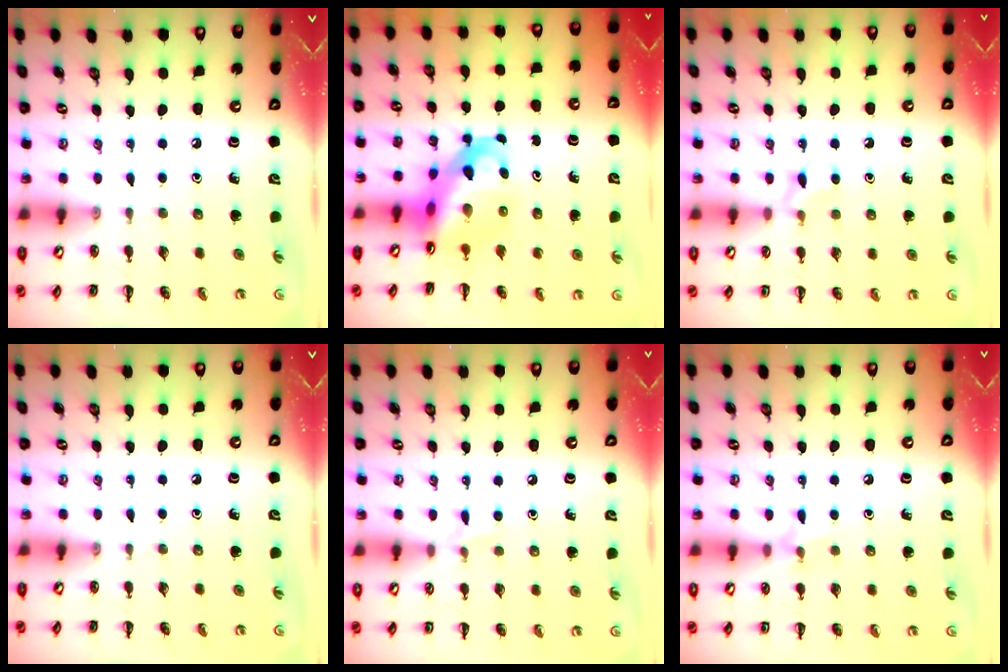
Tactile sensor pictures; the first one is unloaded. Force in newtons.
{"total": 8.8, "press": 8.3, "slide": 2.9}
{"total": 4.4, "press": 4.1, "slide": 1.5}
{"total": 0.0}
{"total": 4.1, "press": 3.8, "slide": 1.4}
{"total": 6.3, "press": 6.1, "slide": 1.5}